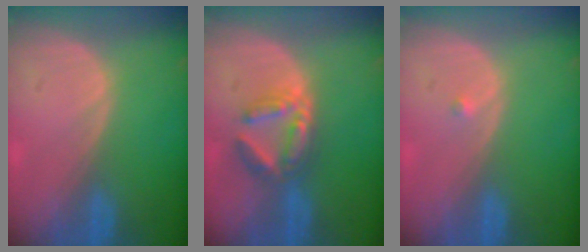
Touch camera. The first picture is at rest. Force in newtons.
{"total": 5.9, "press": 5.5, "slide": 1.9}
{"total": 0.5, "press": 0.4, "slide": 0.3}